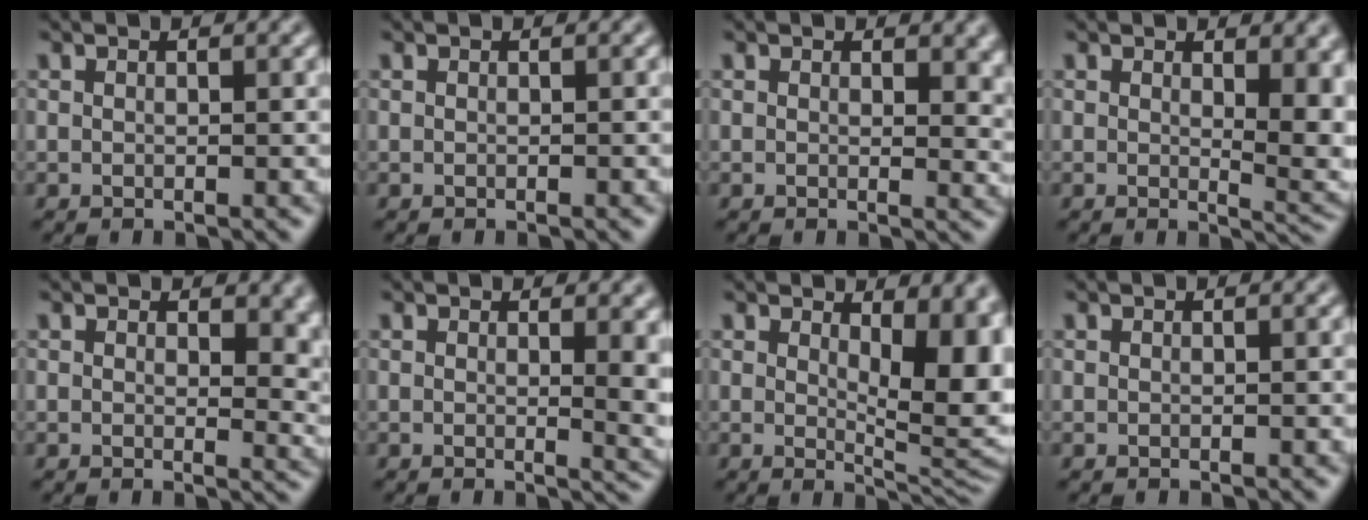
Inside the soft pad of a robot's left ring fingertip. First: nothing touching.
{"total": 0.0}
{"total": 3.1, "force": [1.0, 1.9, 2.3], "torque": [-0.020, -0.007, 0.012]}
{"total": 6.2, "force": [1.0, 2.6, 5.6], "torque": [-0.066, -0.012, 0.023]}
{"total": 4.3, "force": [1.3, 2.6, 3.3], "torque": [-0.025, -0.011, 0.018]}
{"total": 4.5, "force": [0.8, 1.9, 4.1], "torque": [-0.031, -0.007, 0.016]}
{"total": 8.4, "force": [1.8, 3.6, 7.4], "torque": [-0.080, -0.009, 0.035]}
{"total": 0.0}